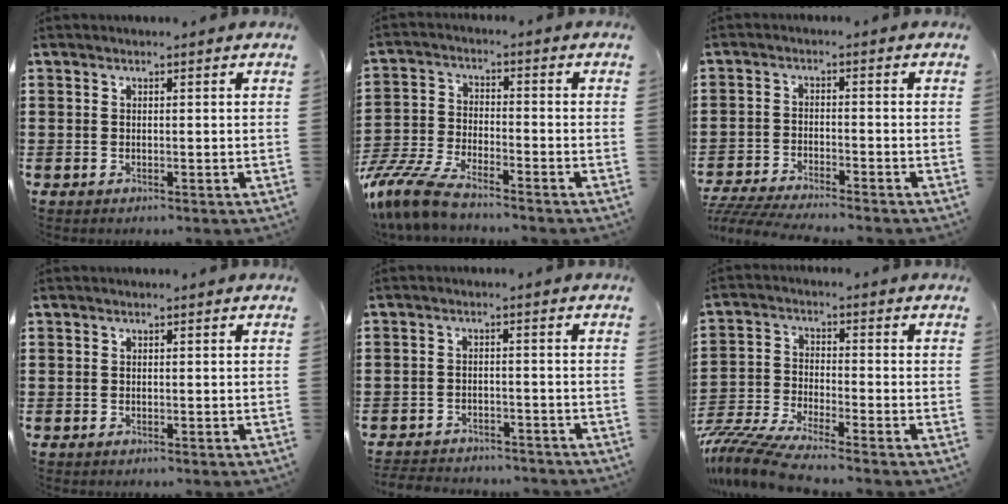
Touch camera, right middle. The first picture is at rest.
{"total": 8.2, "force": [-7.3, 1.2, 3.6], "torque": [-0.102, -0.002, -0.151]}
{"total": 4.1, "force": [-4.0, -0.1, 1.0], "torque": [-0.030, -0.010, -0.086]}
{"total": 0.0}
{"total": 3.1, "force": [-3.1, 0.5, -0.1], "torque": [-0.005, 0.000, -0.067]}
{"total": 6.6, "force": [-6.1, -0.1, 2.3], "torque": [-0.067, -0.016, -0.127]}